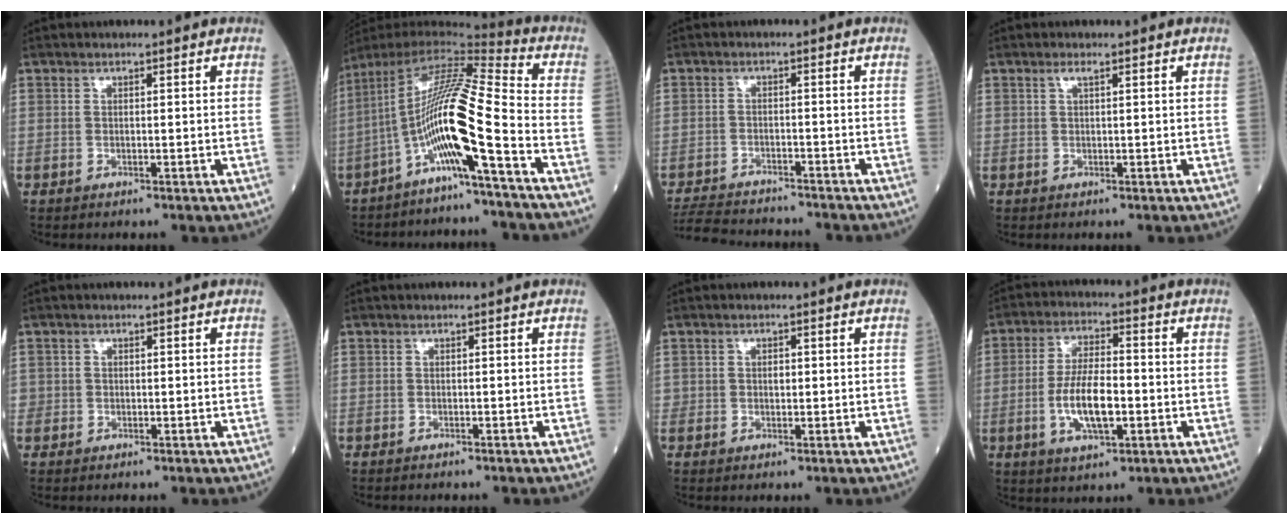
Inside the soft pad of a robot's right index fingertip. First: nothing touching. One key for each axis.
{"total": 14.5, "fx": -5.6, "fy": -0.5, "fz": 13.4, "tx": -0.251, "ty": 0.011, "tz": -0.112}
{"total": 11.0, "fx": -10.4, "fy": 2.3, "fz": 2.9, "tx": -0.057, "ty": -0.003, "tz": -0.158}
{"total": 0.9, "fx": 0.5, "fy": 0.0, "fz": 0.8, "tx": -0.020, "ty": 0.006, "tz": 0.008}
{"total": 1.0, "fx": -0.2, "fy": 1.0, "fz": 0.1, "tx": 0.007, "ty": 0.005, "tz": -0.006}
{"total": 2.1, "fx": -1.9, "fy": 0.0, "fz": 1.0, "tx": -0.016, "ty": 0.000, "tz": -0.022}
{"total": 1.1, "fx": 0.0, "fy": 0.9, "fz": 0.7, "tx": -0.010, "ty": 0.002, "tz": 0.000}
{"total": 9.2, "fx": -2.1, "fy": 3.0, "fz": 8.4, "tx": -0.170, "ty": 0.002, "tz": -0.038}